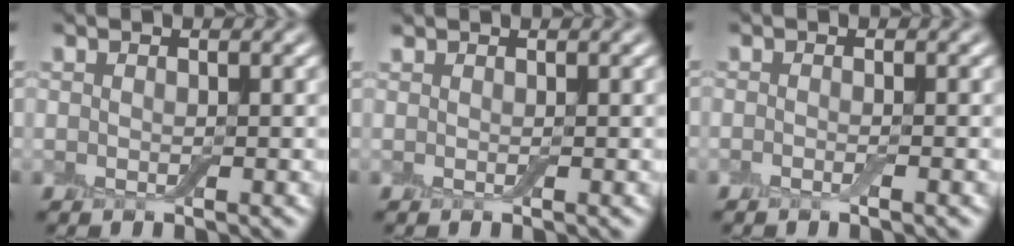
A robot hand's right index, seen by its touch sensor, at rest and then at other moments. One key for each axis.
{"total": 0.0}
{"total": 0.6, "fx": -0.5, "fy": 0.0, "fz": 0.4, "tx": -0.009, "ty": -0.002, "tz": -0.010}